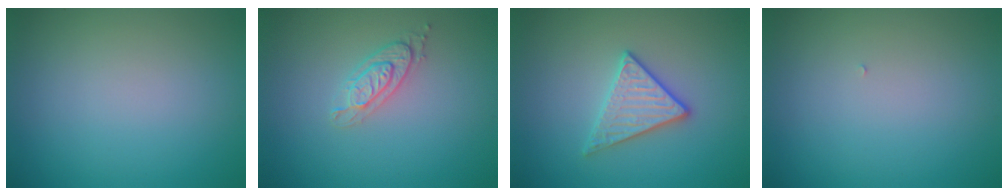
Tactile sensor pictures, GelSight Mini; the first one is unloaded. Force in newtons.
{"total": 2.1, "press": 2.1, "slide": 0.4}
{"total": 2.8, "press": 2.7, "slide": 0.6}
{"total": 0.0}